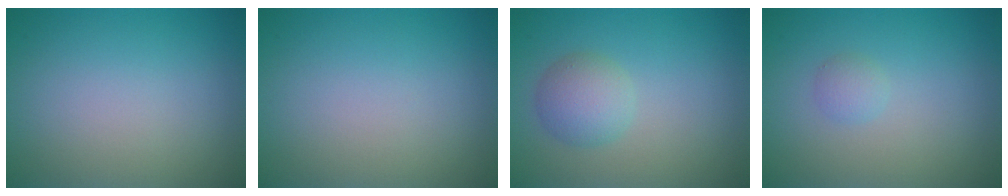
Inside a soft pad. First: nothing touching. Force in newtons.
{"total": 0.0}
{"total": 2.9, "press": 2.9, "slide": 0.0}
{"total": 1.0, "press": 1.0, "slide": 0.1}